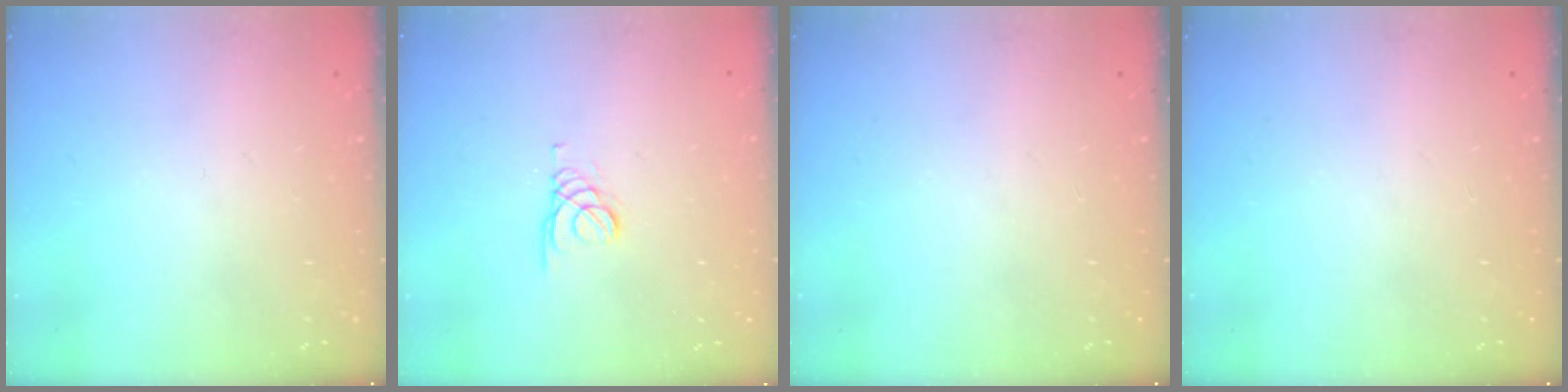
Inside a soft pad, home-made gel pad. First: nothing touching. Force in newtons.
{"total": 1.6, "press": 1.5, "slide": 0.2}
{"total": 0.0}
{"total": 0.0}